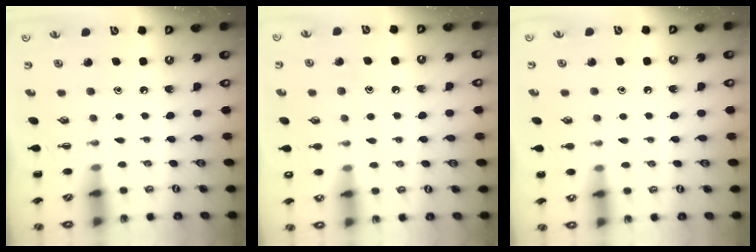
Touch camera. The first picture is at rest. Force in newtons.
{"total": 9.0, "press": 8.9, "slide": 1.4}
{"total": 6.2, "press": 5.9, "slide": 2.1}